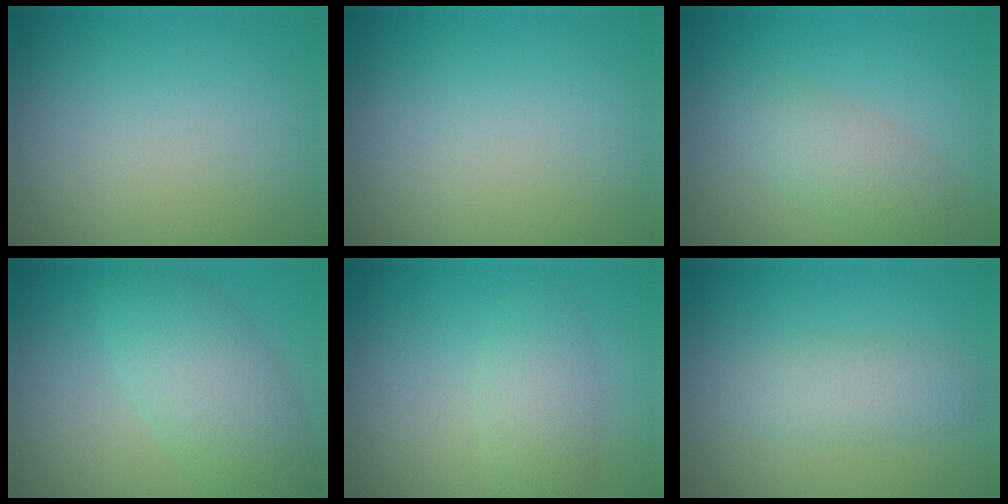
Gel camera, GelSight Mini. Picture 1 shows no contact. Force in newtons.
{"total": 0.0}
{"total": 2.8, "press": 2.8, "slide": 0.1}
{"total": 5.8, "press": 5.8, "slide": 0.3}
{"total": 3.0, "press": 3.0, "slide": 0.1}
{"total": 2.7, "press": 2.7, "slide": 0.1}